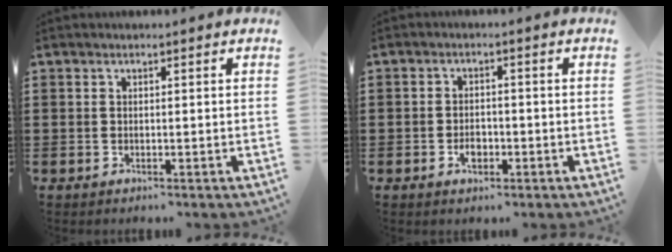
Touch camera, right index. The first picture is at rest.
{"total": 2.6, "force": [-0.9, 1.4, 1.9], "torque": [-0.039, -0.001, -0.016]}